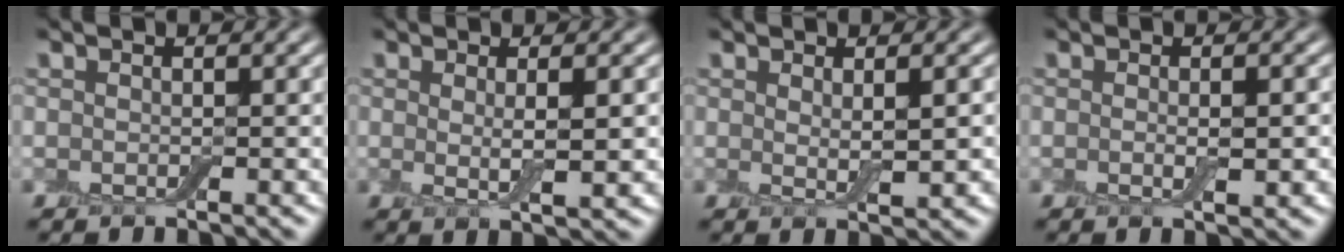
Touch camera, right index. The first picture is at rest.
{"total": 2.9, "force": [0.3, 0.6, 2.8], "torque": [-0.047, -0.010, 0.008]}
{"total": 2.2, "force": [0.5, 0.4, 2.1], "torque": [-0.035, -0.007, 0.011]}
{"total": 1.9, "force": [-0.2, 0.4, 1.9], "torque": [-0.034, -0.006, -0.005]}